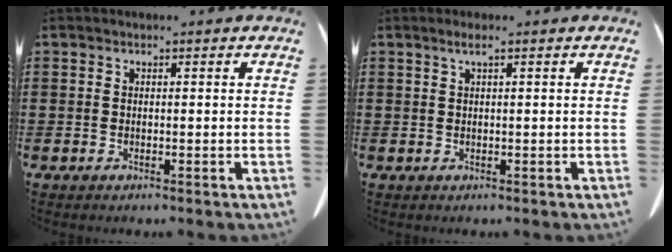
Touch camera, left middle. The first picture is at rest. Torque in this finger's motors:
{"motor_torque": [0.16, 0.10, -0.10, 0.00]}